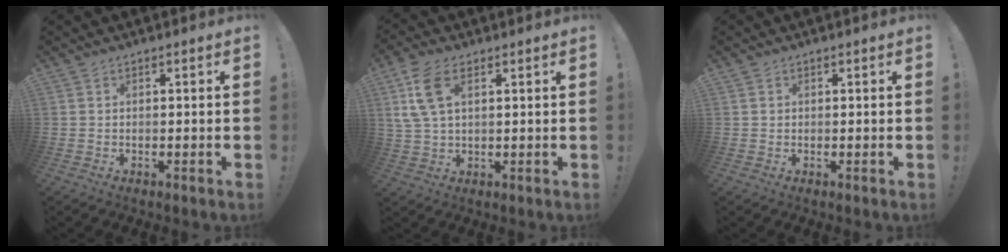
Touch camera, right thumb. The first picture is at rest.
{"total": 9.6, "force": [4.0, 5.2, 7.1], "torque": [-0.137, -0.002, 0.076]}
{"total": 0.6, "force": [0.1, 0.6, 0.0], "torque": [0.007, -0.001, 0.002]}